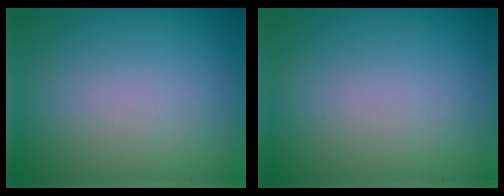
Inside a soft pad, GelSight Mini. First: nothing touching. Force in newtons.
{"total": 0.0}